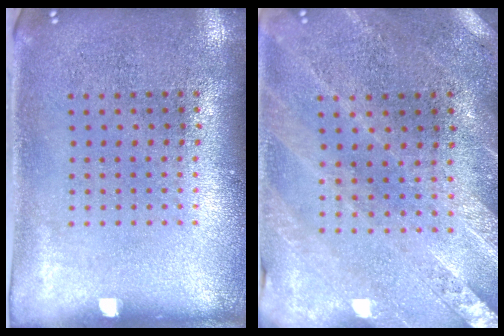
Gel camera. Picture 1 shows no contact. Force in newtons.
{"total": 0.6, "press": 0.6, "slide": 0.2}